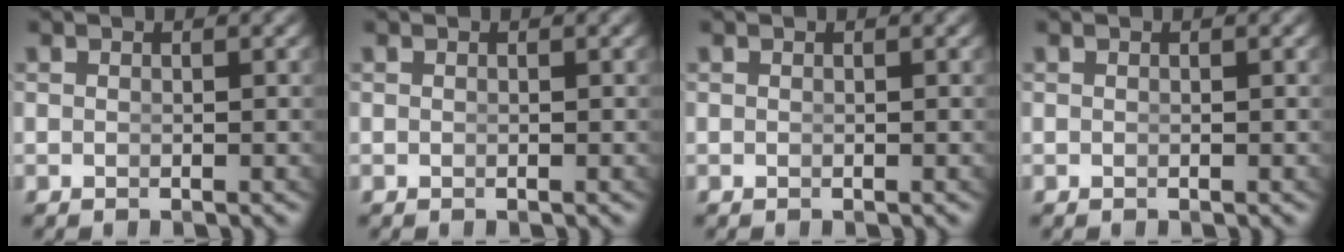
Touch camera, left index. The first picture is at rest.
{"total": 0.0}
{"total": 0.0}
{"total": 0.0}